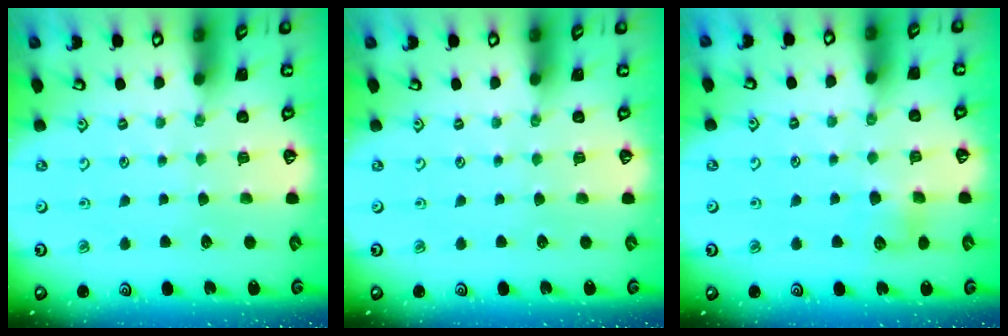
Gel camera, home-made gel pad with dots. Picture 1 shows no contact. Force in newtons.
{"total": 0.0}
{"total": 5.4, "press": 5.4, "slide": 0.7}